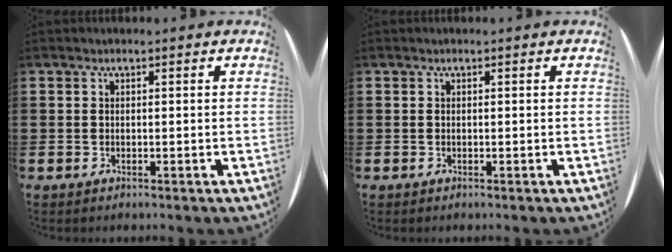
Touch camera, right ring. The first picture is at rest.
{"total": 0.0}